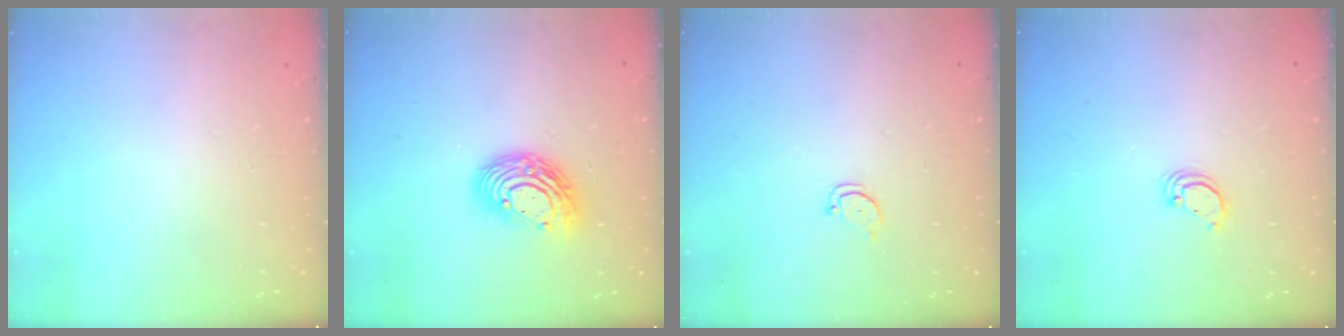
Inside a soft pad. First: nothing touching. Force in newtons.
{"total": 12.8, "press": 12.8, "slide": 1.1}
{"total": 2.2, "press": 2.2, "slide": 0.2}
{"total": 2.9, "press": 2.9, "slide": 0.1}